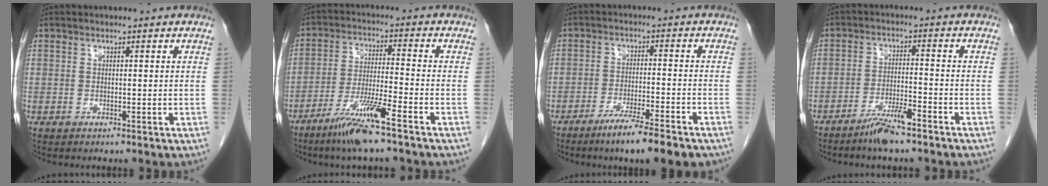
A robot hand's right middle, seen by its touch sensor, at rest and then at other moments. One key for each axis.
{"total": 9.3, "fx": -6.3, "fy": -0.4, "fz": 6.9, "tx": -0.135, "ty": -0.024, "tz": -0.121}
{"total": 9.7, "fx": -7.1, "fy": 0.4, "fz": 6.5, "tx": -0.092, "ty": -0.019, "tz": -0.110}
{"total": 5.5, "fx": -4.2, "fy": 0.2, "fz": 3.5, "tx": -0.066, "ty": -0.008, "tz": -0.079}